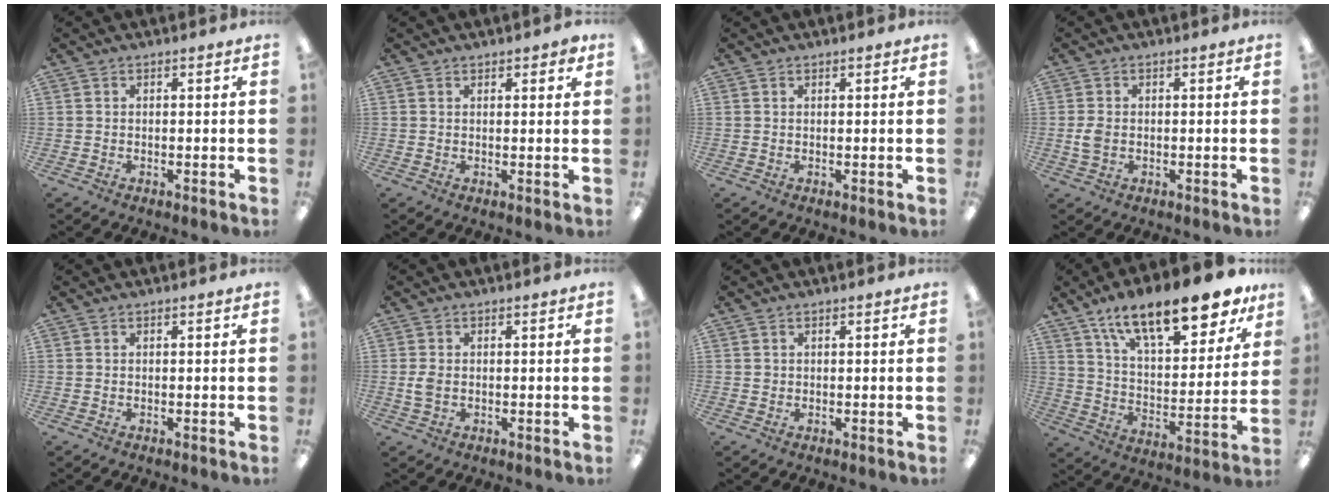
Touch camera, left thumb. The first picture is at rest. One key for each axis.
{"total": 1.6, "fx": 1.4, "fy": 0.6, "fz": 0.7, "tx": -0.006, "ty": -0.002, "tz": 0.023}
{"total": 0.5, "fx": 0.5, "fy": 0.2, "fz": 0.1, "tx": 0.006, "ty": -0.002, "tz": 0.006}
{"total": 3.1, "fx": -0.2, "fy": 2.1, "fz": 2.3, "tx": -0.056, "ty": 0.000, "tz": -0.008}
{"total": 0.0}
{"total": 2.7, "fx": -0.1, "fy": 1.7, "fz": 2.1, "tx": -0.053, "ty": 0.000, "tz": -0.007}
{"total": 0.7, "fx": 0.3, "fy": 0.7, "fz": 0.0, "tx": 0.001, "ty": 0.004, "tz": 0.005}
{"total": 17.9, "fx": 13.3, "fy": 6.3, "fz": 10.2, "tx": -0.157, "ty": -0.085, "tz": 0.226}